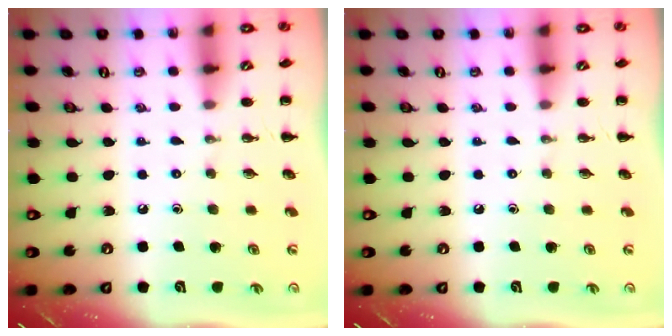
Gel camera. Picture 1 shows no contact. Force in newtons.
{"total": 0.0}